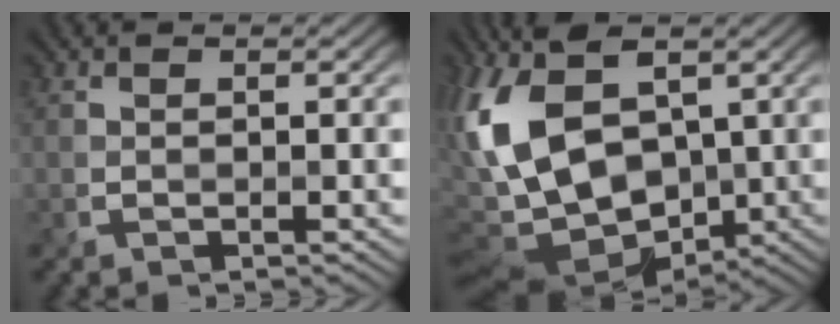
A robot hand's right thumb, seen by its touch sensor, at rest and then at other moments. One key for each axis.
{"total": 17.0, "fx": 0.7, "fy": 10.1, "fz": 13.6, "tx": -0.307, "ty": 0.004, "tz": 0.009}